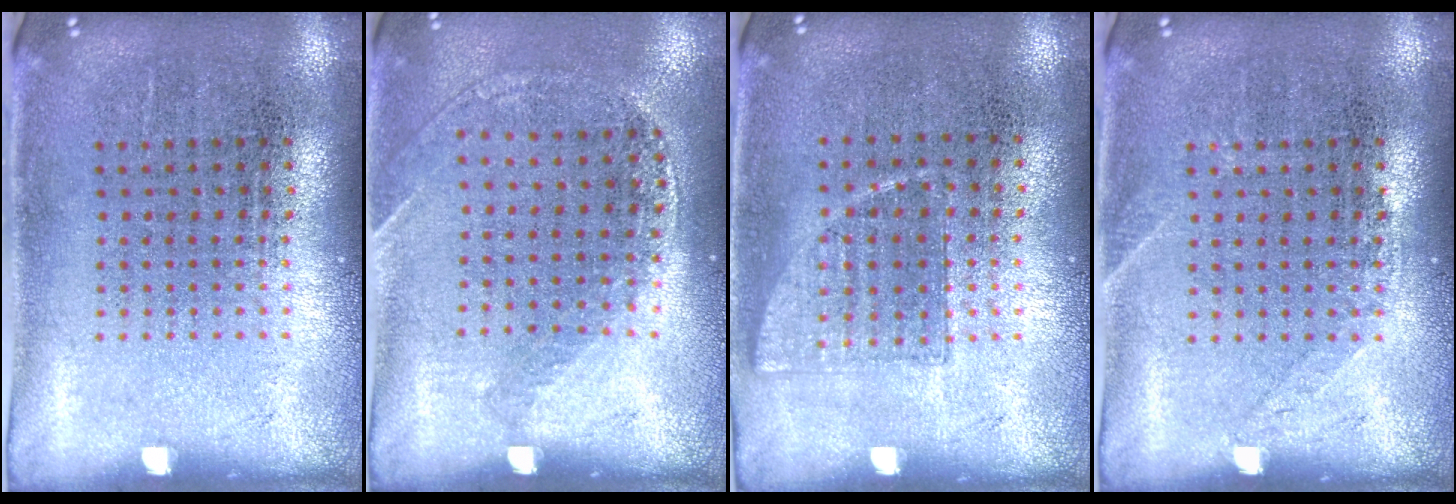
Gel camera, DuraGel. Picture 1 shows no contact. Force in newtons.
{"total": 1.2, "press": 1.1, "slide": 0.4}
{"total": 0.6, "press": 0.6, "slide": 0.3}
{"total": 1.0, "press": 1.0, "slide": 0.2}